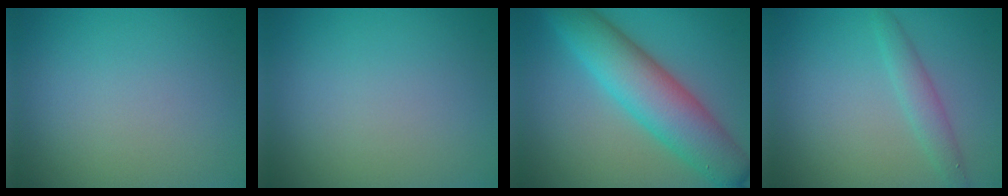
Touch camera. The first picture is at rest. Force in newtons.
{"total": 0.0}
{"total": 8.5, "press": 8.5, "slide": 0.0}
{"total": 2.1, "press": 2.1, "slide": 0.1}